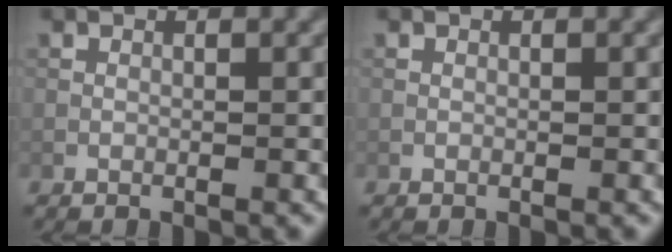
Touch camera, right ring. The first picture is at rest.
{"total": 0.0}